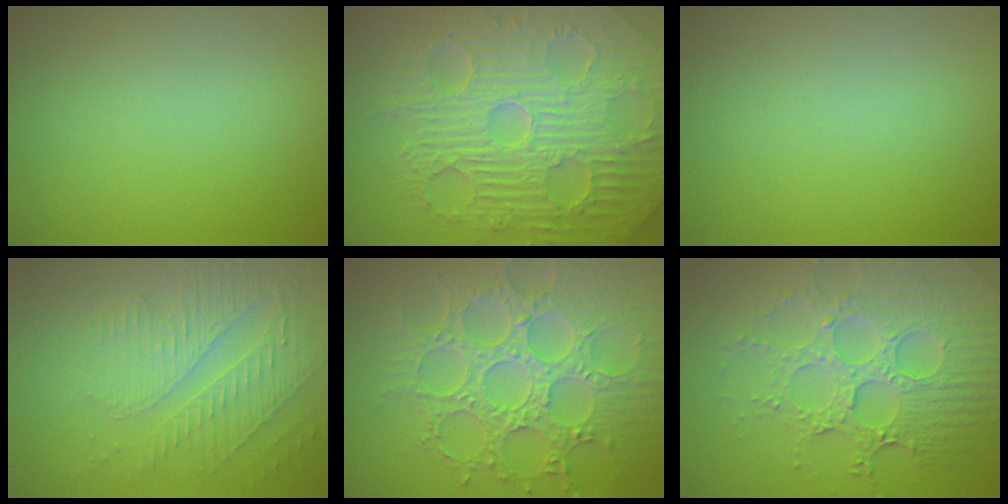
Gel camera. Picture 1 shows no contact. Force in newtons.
{"total": 11.5, "press": 7.5, "slide": 8.7}
{"total": 0.0}
{"total": 4.3, "press": 3.1, "slide": 2.9}
{"total": 8.7, "press": 6.5, "slide": 5.8}
{"total": 7.6, "press": 5.6, "slide": 5.1}